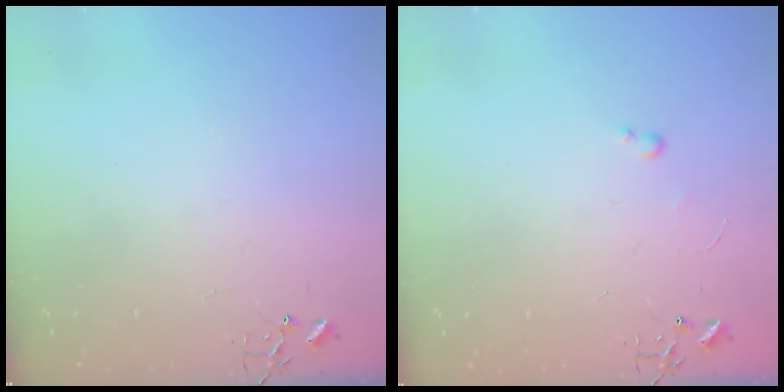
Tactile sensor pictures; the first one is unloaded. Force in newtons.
{"total": 2.4, "press": 2.3, "slide": 0.4}